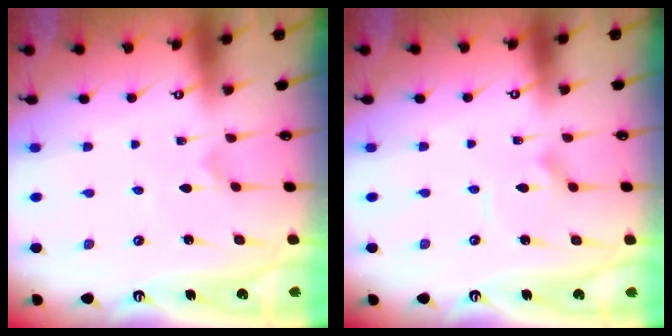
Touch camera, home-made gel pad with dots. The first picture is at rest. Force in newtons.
{"total": 2.5, "press": 2.5, "slide": 0.2}